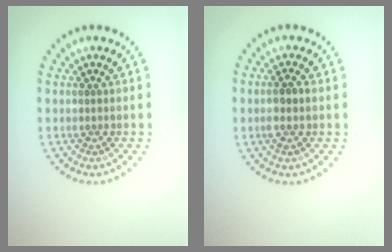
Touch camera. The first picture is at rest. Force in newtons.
{"total": 1.3, "press": 1.3, "slide": 0.4}